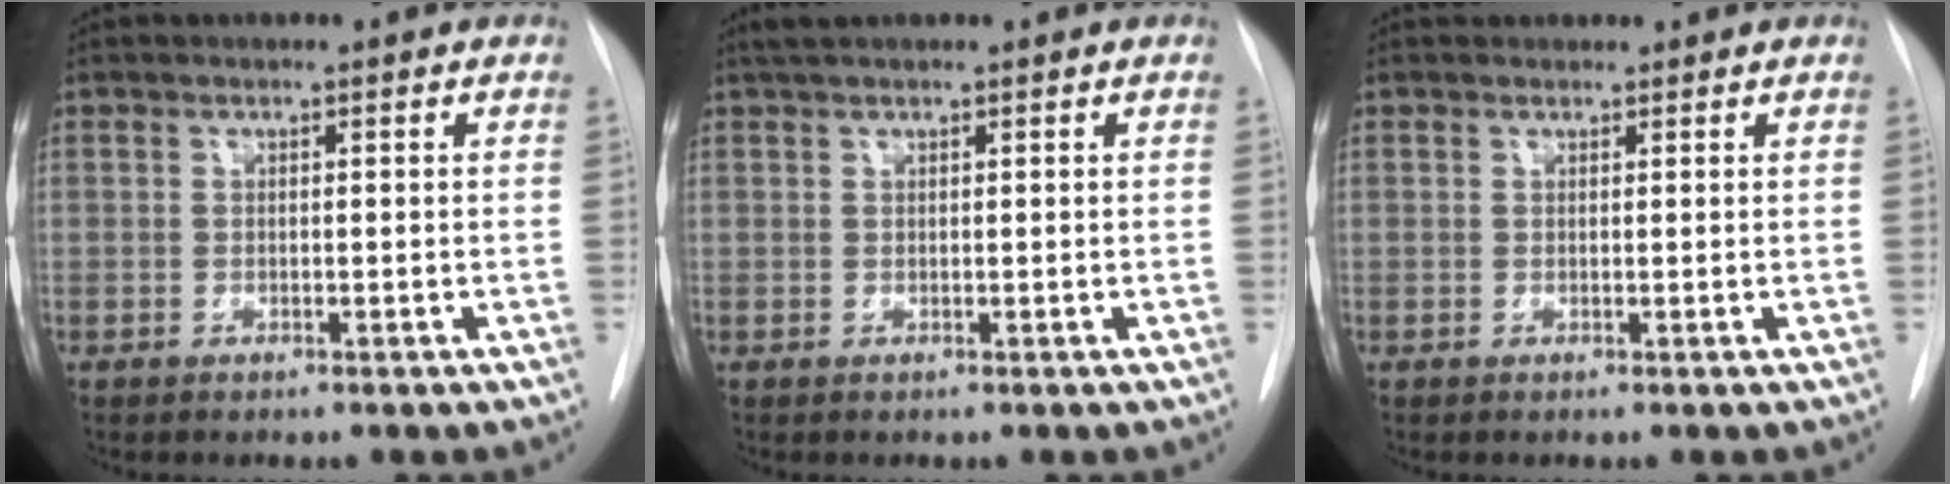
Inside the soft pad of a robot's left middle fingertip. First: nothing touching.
{"total": 2.2, "force": [1.8, 0.2, 1.3], "torque": [-0.023, 0.019, 0.033]}
{"total": 1.7, "force": [1.5, 0.6, 0.0], "torque": [0.003, 0.020, 0.023]}